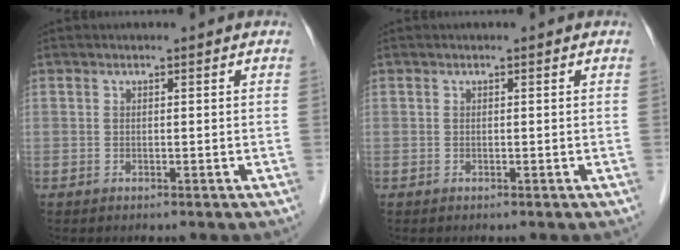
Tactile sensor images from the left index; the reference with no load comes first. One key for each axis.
{"total": 0.0}